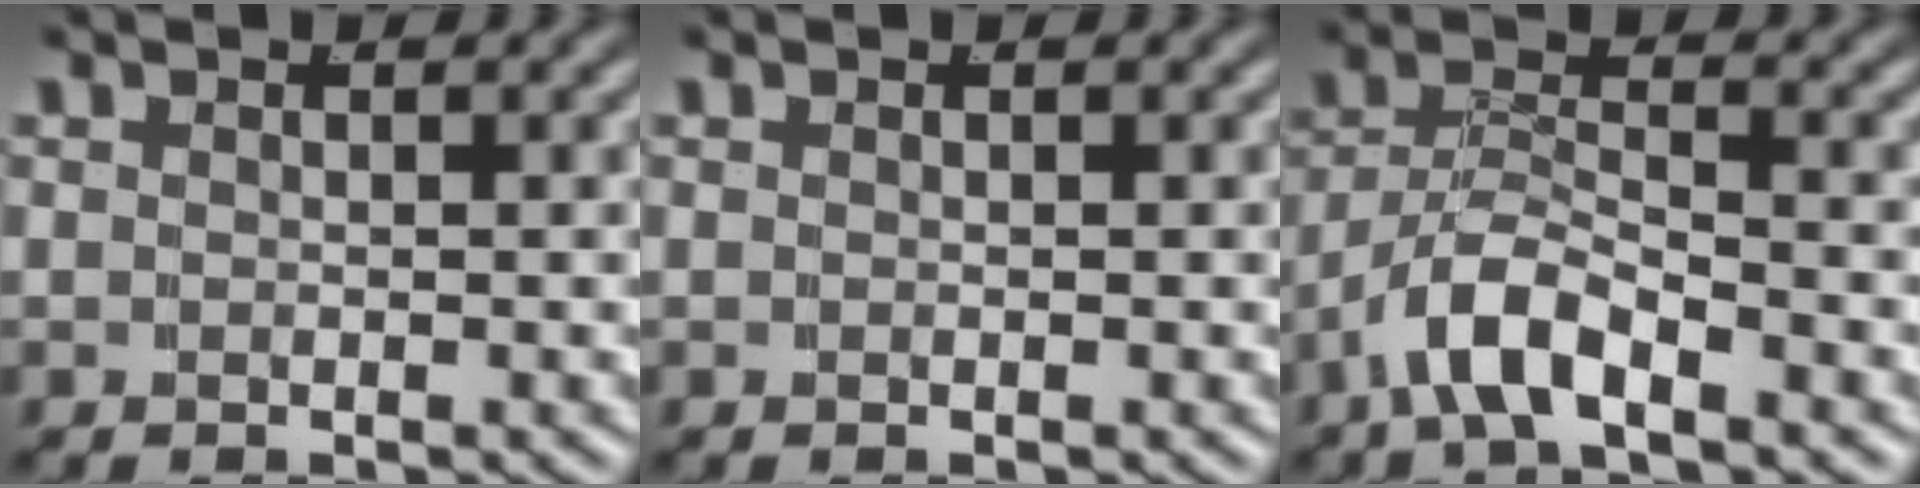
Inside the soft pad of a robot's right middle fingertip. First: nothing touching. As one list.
[{"total": 0.0}, {"total": 4.2, "force": [-2.7, 1.6, 2.8], "torque": [-0.064, -0.013, -0.042]}]